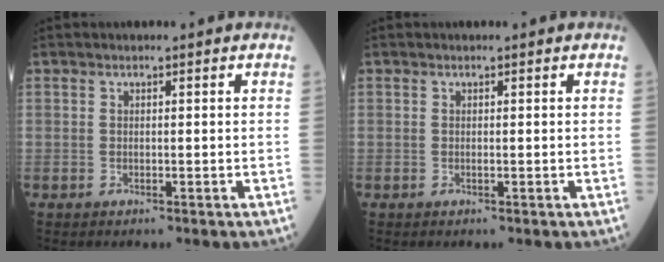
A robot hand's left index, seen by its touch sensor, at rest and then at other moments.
{"total": 1.0, "force": [-1.0, -0.1, -0.1], "torque": [-0.003, -0.007, -0.016]}